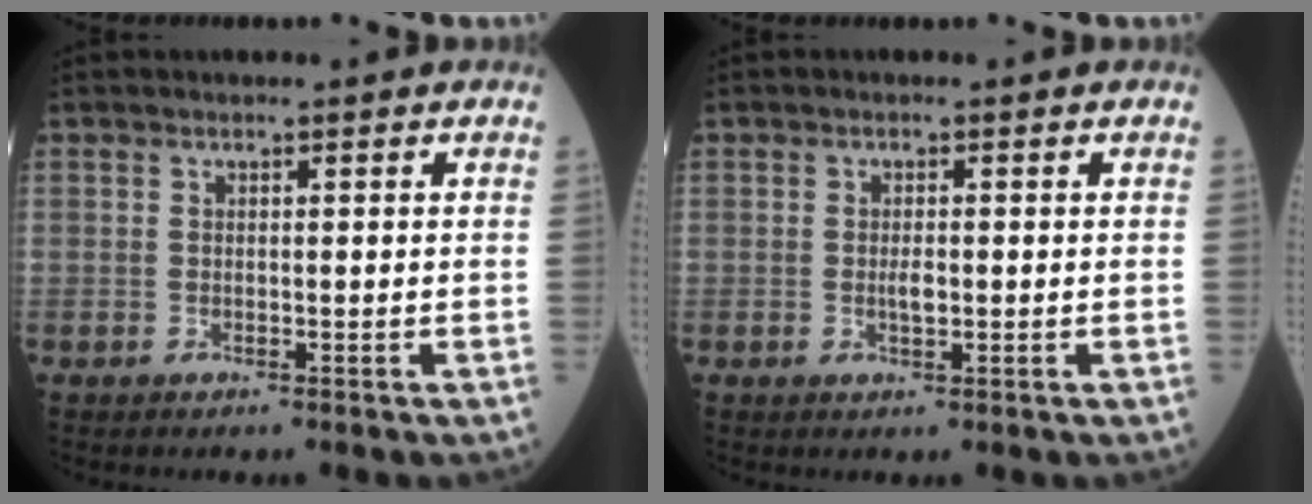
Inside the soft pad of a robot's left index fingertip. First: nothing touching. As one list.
[{"total": 1.7, "force": [-0.2, 0.6, 1.6], "torque": [-0.033, -0.001, -0.002]}]